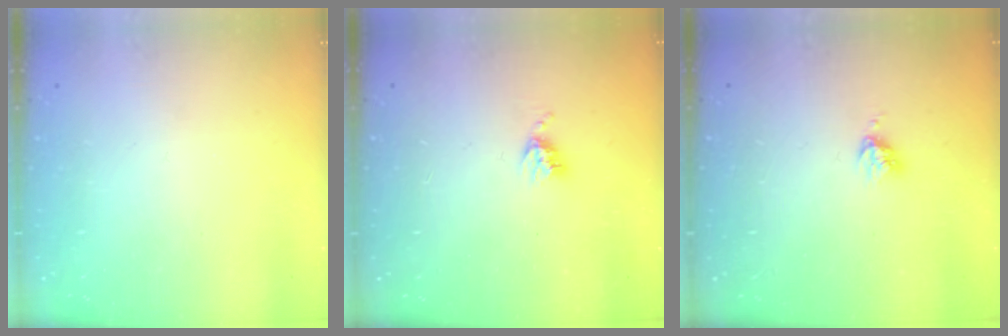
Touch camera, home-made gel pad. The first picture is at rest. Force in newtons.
{"total": 4.8, "press": 4.8, "slide": 0.4}
{"total": 3.4, "press": 3.3, "slide": 0.5}